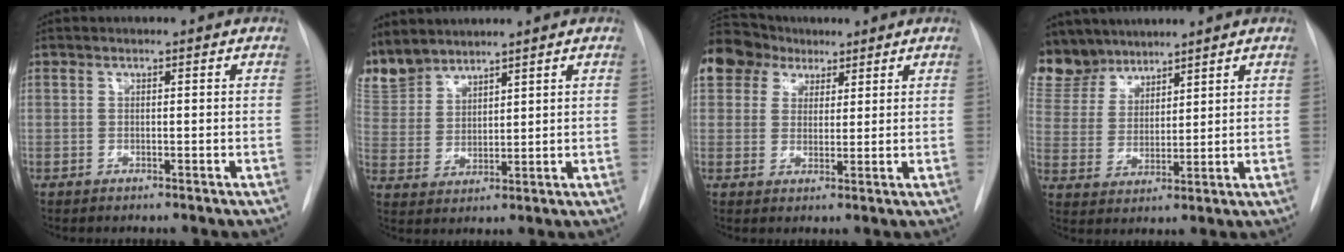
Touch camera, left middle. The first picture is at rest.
{"total": 9.5, "force": [8.7, 3.7, 1.4], "torque": [-0.042, 0.004, 0.190]}
{"total": 11.4, "force": [7.4, 8.2, 2.9], "torque": [-0.079, 0.047, 0.141]}
{"total": 11.2, "force": [10.0, 4.8, 1.5], "torque": [-0.041, 0.011, 0.211]}